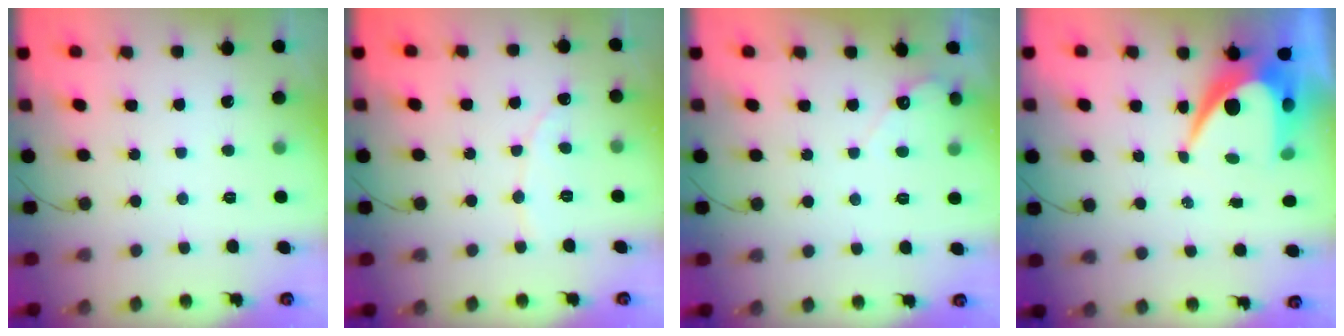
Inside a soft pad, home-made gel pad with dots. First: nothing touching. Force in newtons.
{"total": 1.9, "press": 1.8, "slide": 0.2}
{"total": 3.5, "press": 3.5, "slide": 0.3}
{"total": 9.8, "press": 9.7, "slide": 0.9}